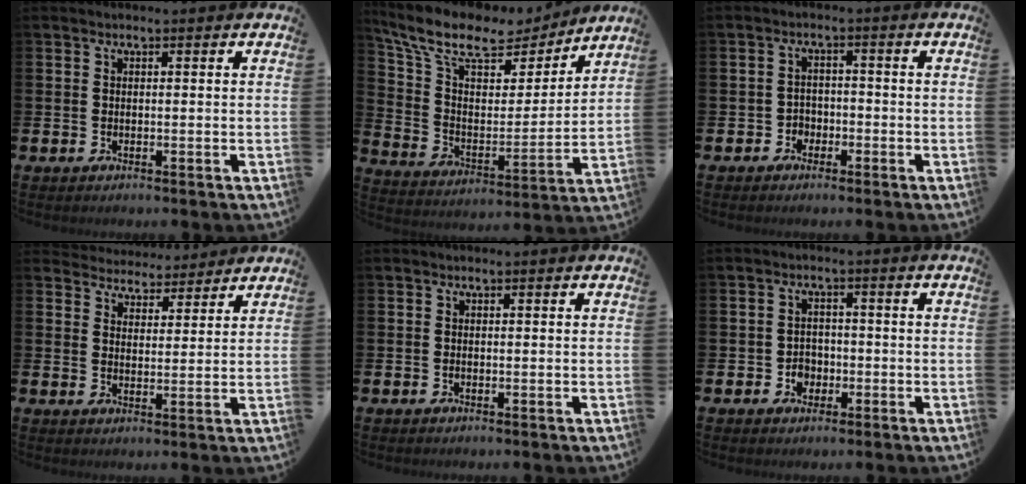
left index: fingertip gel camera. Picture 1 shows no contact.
{"total": 11.4, "force": [9.4, 4.4, 4.8], "torque": [-0.136, -0.053, 0.161]}
{"total": 2.3, "force": [-1.7, 1.5, 0.1], "torque": [-0.013, 0.007, -0.038]}
{"total": 4.3, "force": [4.2, 1.0, -0.6], "torque": [-0.003, -0.031, 0.073]}
{"total": 0.0}
{"total": 2.8, "force": [-1.2, 2.3, 0.9], "torque": [-0.018, 0.003, -0.028]}